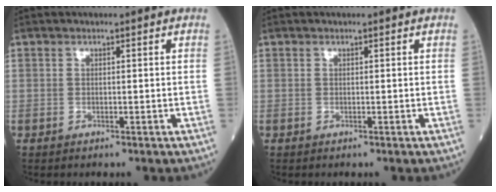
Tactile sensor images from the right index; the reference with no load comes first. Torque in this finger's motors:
{"motor_torque": [0.00, 0.00, 0.00, 0.00]}